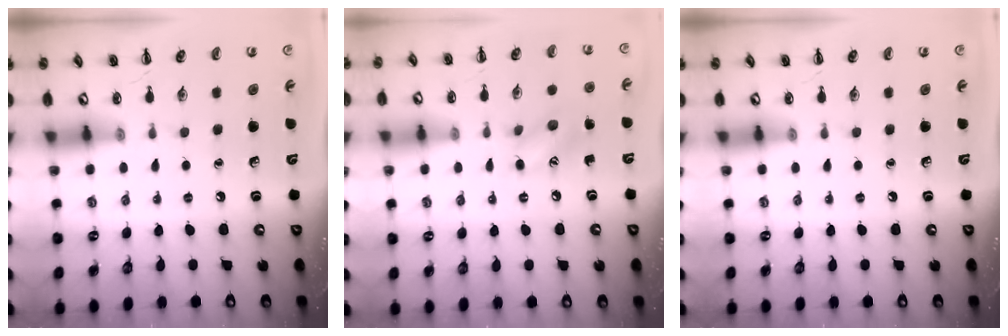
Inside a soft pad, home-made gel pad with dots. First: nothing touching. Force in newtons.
{"total": 7.4, "press": 7.3, "slide": 0.6}
{"total": 0.0}